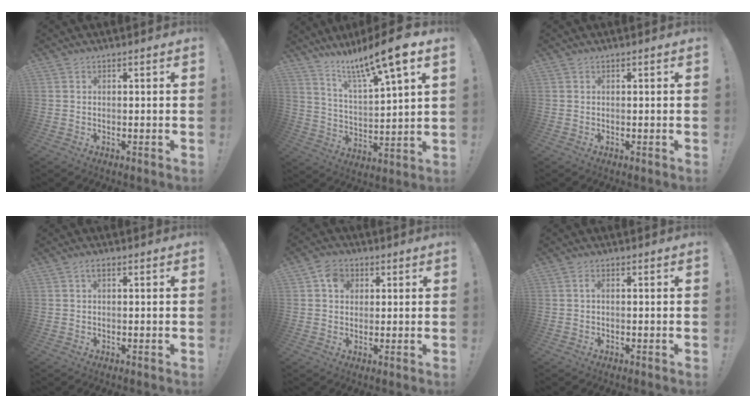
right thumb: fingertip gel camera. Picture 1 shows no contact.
{"total": 14.2, "force": [10.7, 0.7, 9.2], "torque": [-0.165, -0.077, 0.169]}
{"total": 0.0}
{"total": 1.9, "force": [0.4, 1.0, 1.5], "torque": [-0.022, 0.003, 0.005]}
{"total": 5.8, "force": [1.8, 4.8, 2.6], "torque": [-0.038, 0.003, 0.034]}
{"total": 1.1, "force": [-0.2, 0.2, 1.0], "torque": [-0.021, 0.004, -0.005]}